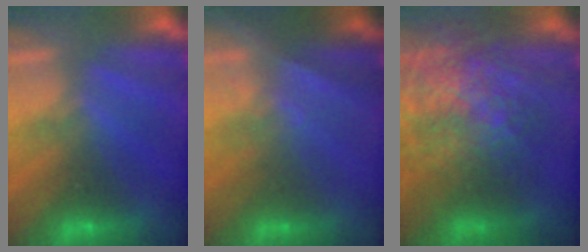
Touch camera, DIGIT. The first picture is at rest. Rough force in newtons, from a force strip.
{"total": 1.5}
{"total": 11.8}